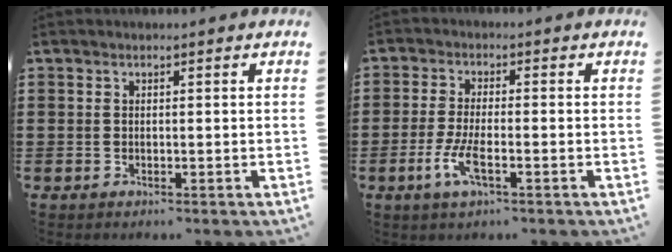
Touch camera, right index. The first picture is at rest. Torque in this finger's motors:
{"motor_torque": [2.14, 0.00, 0.39, 0.11]}